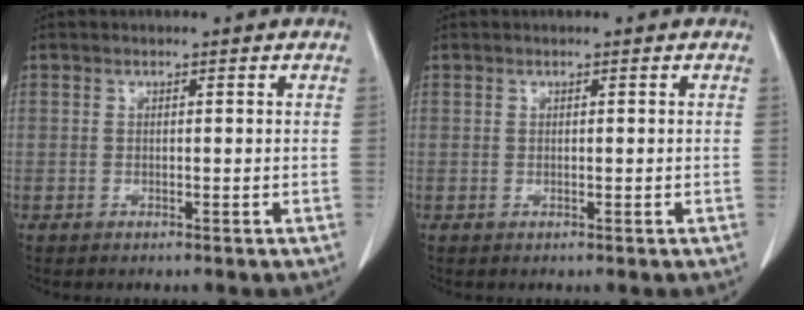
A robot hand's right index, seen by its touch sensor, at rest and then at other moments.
{"total": 0.0}